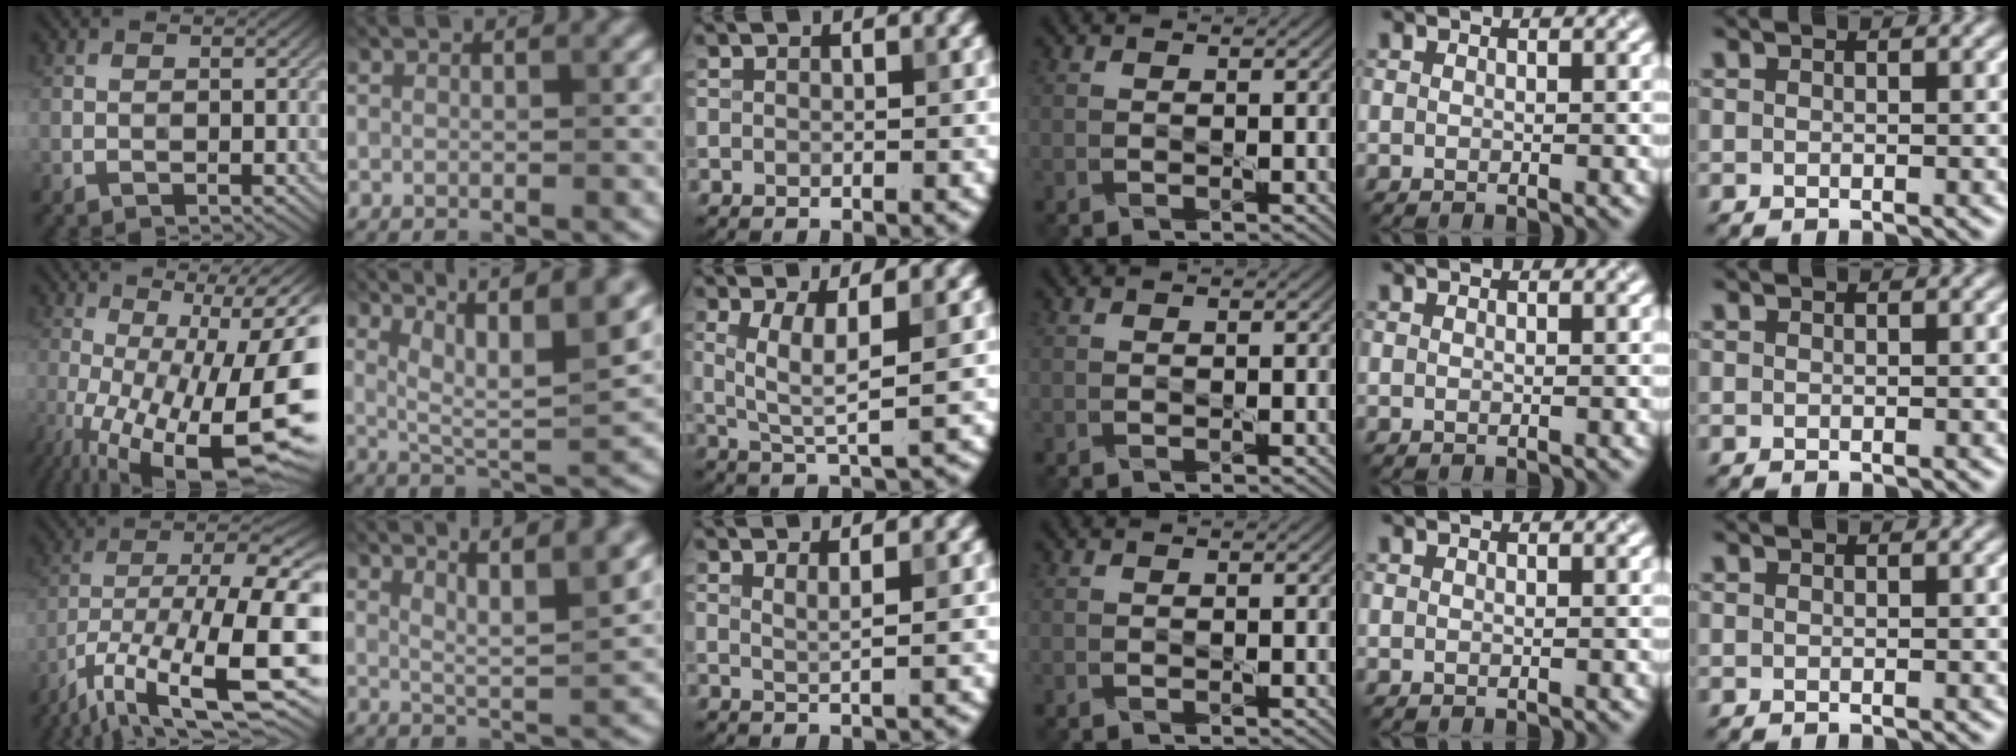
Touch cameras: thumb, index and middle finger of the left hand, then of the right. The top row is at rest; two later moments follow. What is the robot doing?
{"motion": "squeeze", "object": "bubble wrap"}